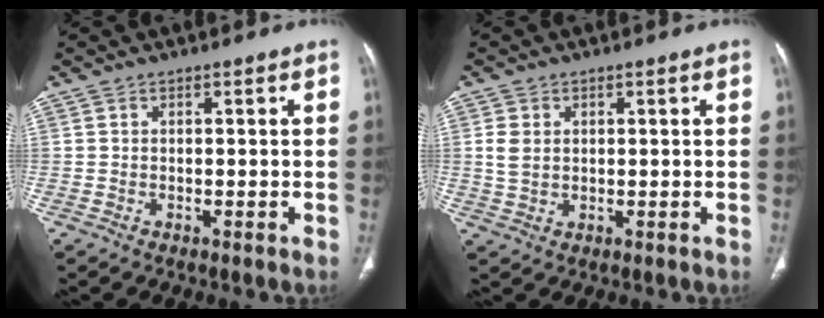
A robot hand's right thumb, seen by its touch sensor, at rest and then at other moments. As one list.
[{"total": 3.4, "force": [0.8, 2.6, 2.1], "torque": [-0.040, -0.001, 0.019]}]